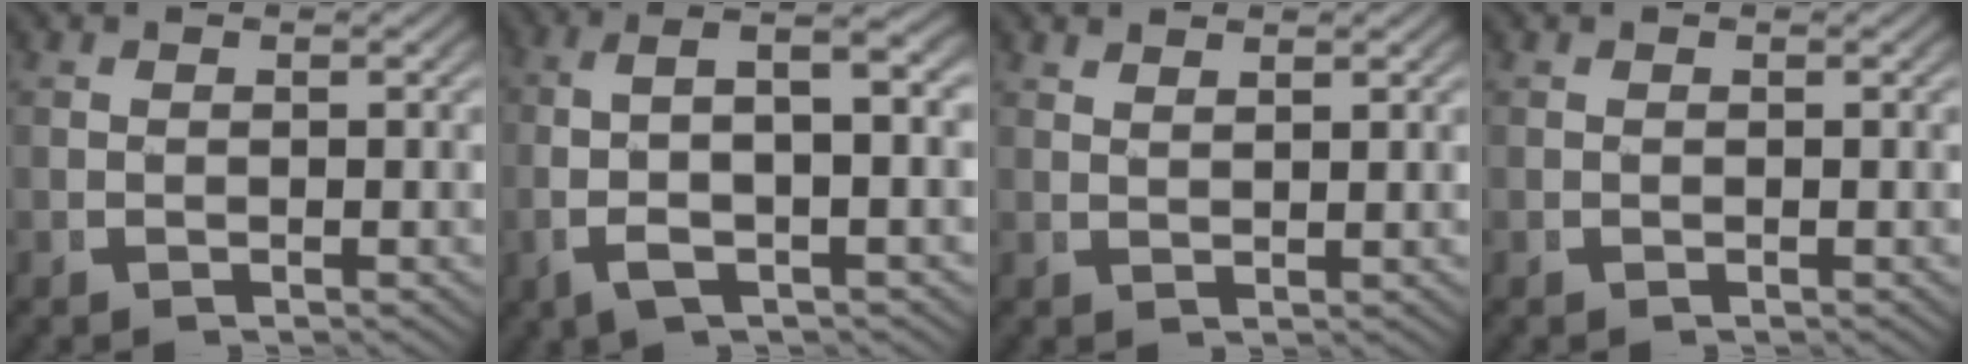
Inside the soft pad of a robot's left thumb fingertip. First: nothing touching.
{"total": 7.5, "force": [0.3, 3.1, 6.8], "torque": [-0.132, 0.007, 0.005]}
{"total": 1.5, "force": [1.4, -0.1, 0.2], "torque": [-0.002, 0.001, 0.033]}
{"total": 0.0}